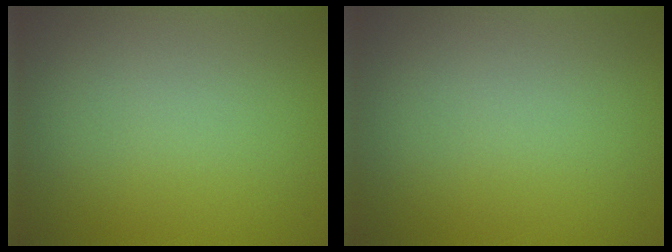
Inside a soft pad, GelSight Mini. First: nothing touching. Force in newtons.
{"total": 0.0}